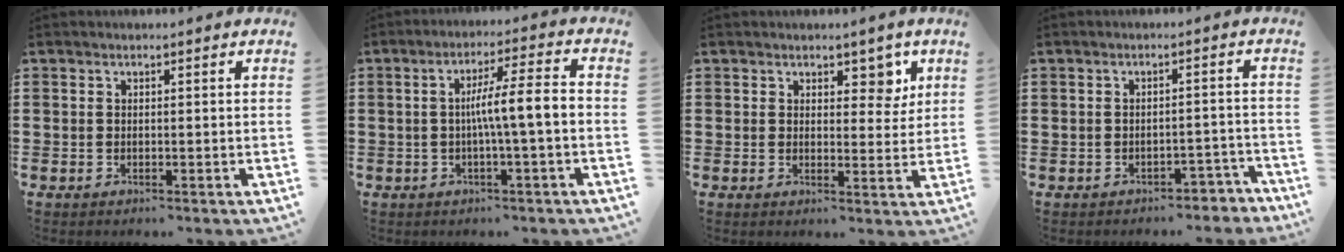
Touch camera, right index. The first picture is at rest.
{"total": 6.4, "force": [-0.9, 0.2, 6.4], "torque": [-0.116, 0.002, -0.024]}
{"total": 4.6, "force": [2.9, 2.8, 2.2], "torque": [-0.025, -0.002, 0.046]}
{"total": 2.6, "force": [-2.5, 0.7, 0.2], "torque": [-0.010, 0.005, -0.053]}